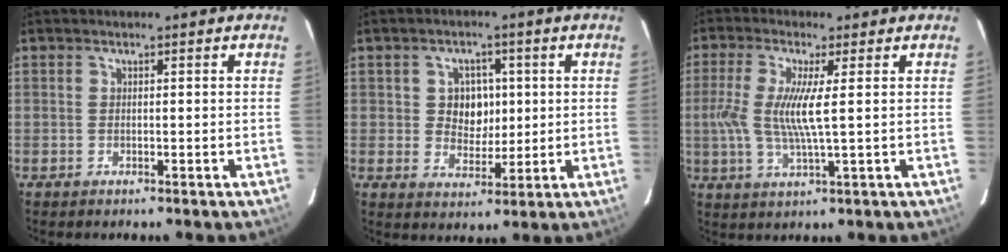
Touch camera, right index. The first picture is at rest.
{"total": 6.0, "force": [0.8, 5.2, 2.7], "torque": [-0.047, 0.011, 0.020]}
{"total": 8.3, "force": [0.5, 0.5, 8.3], "torque": [-0.170, -0.007, 0.009]}